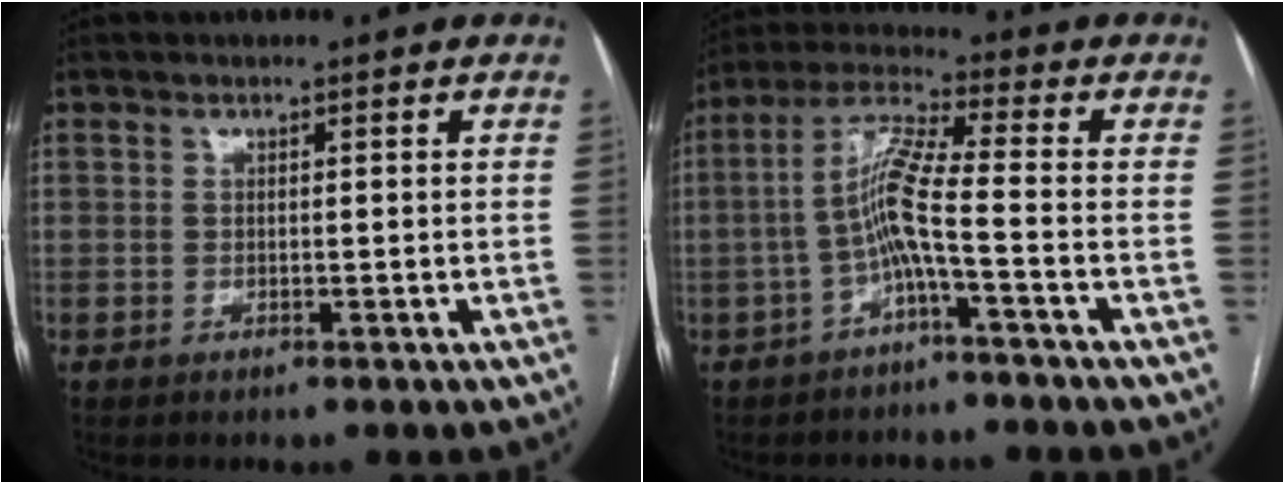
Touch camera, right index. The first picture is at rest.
{"total": 7.2, "force": [-2.1, -0.3, 6.9], "torque": [-0.139, 0.020, -0.041]}